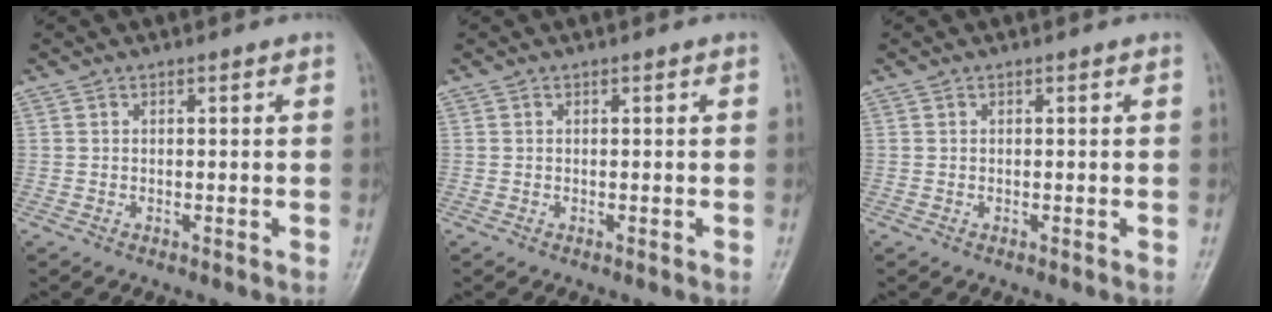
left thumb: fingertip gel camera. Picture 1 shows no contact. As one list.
[{"total": 0.0}, {"total": 0.0}]